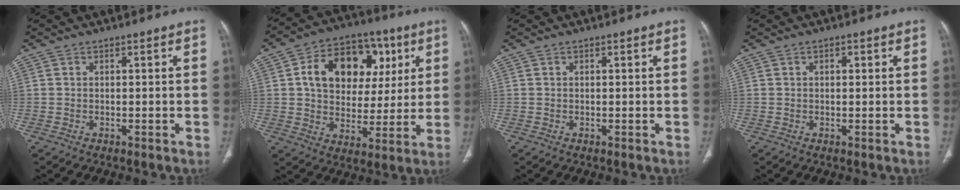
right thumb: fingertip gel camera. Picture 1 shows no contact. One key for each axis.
{"total": 18.8, "fx": 5.5, "fy": 13.3, "fz": 12.1, "tx": -0.153, "ty": 0.007, "tz": 0.089}
{"total": 0.0}
{"total": 1.1, "fx": 0.4, "fy": 0.6, "fz": 0.8, "tx": -0.012, "ty": 0.001, "tz": 0.005}